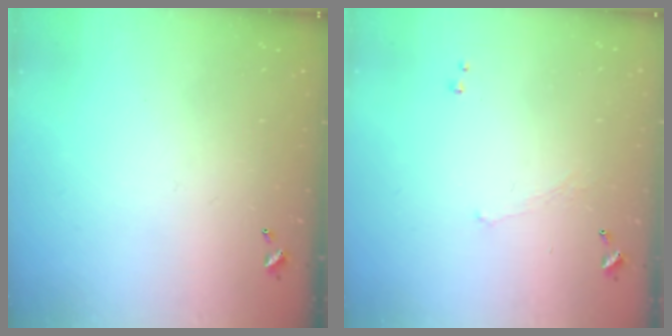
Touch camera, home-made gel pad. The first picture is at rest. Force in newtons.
{"total": 1.1, "press": 1.0, "slide": 0.6}